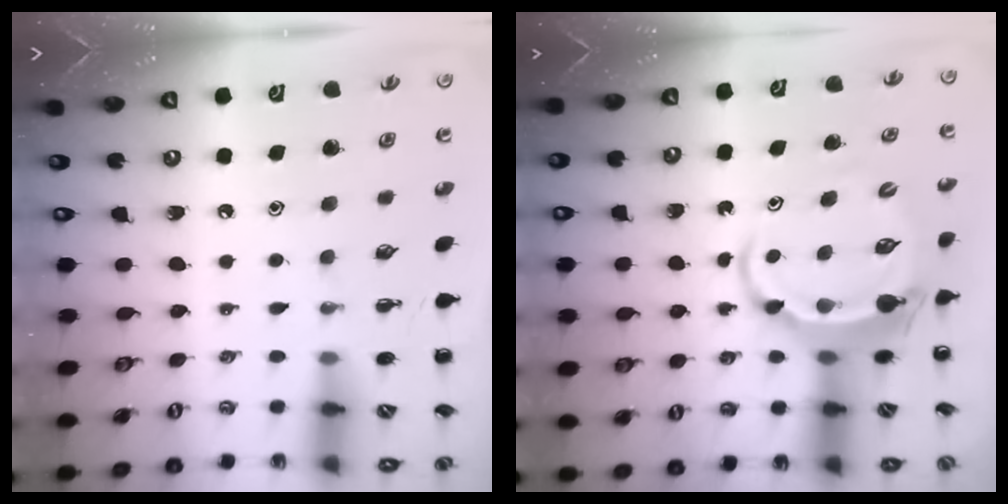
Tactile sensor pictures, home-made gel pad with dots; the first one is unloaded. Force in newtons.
{"total": 6.7, "press": 6.6, "slide": 1.3}